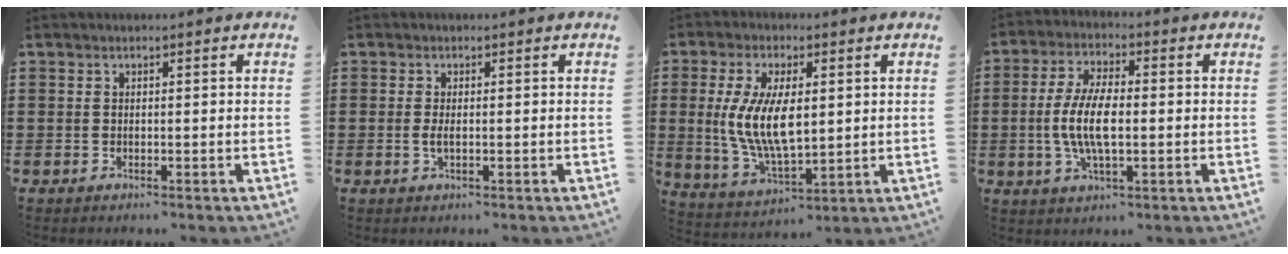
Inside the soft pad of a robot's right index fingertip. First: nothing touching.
{"total": 1.6, "force": [-0.2, 0.3, 1.6], "torque": [-0.037, -0.005, -0.006]}
{"total": 10.2, "force": [0.8, 4.6, 9.0], "torque": [-0.194, 0.001, 0.011]}
{"total": 8.3, "force": [-1.0, 3.1, 7.7], "torque": [-0.167, -0.006, -0.025]}